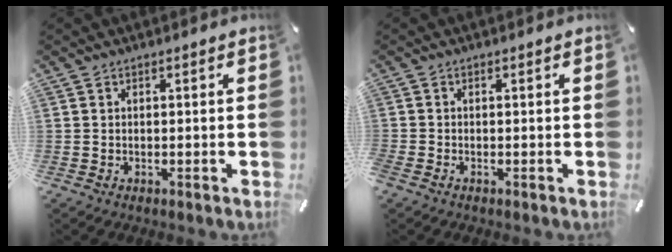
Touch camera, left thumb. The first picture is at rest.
{"total": 0.5, "force": [-0.4, 0.3, 0.2], "torque": [-0.003, -0.001, -0.008]}